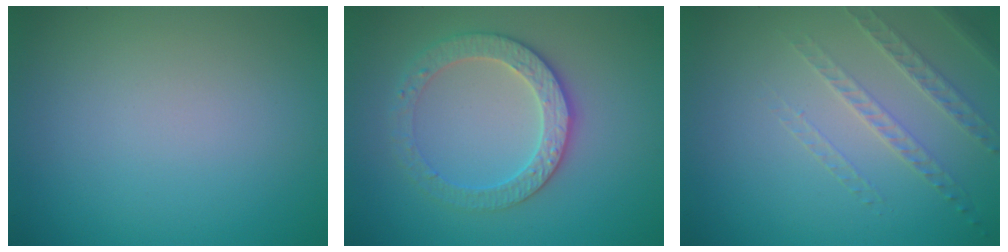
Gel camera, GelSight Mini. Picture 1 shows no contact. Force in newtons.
{"total": 3.4, "press": 3.4, "slide": 0.5}
{"total": 1.6, "press": 1.3, "slide": 0.9}